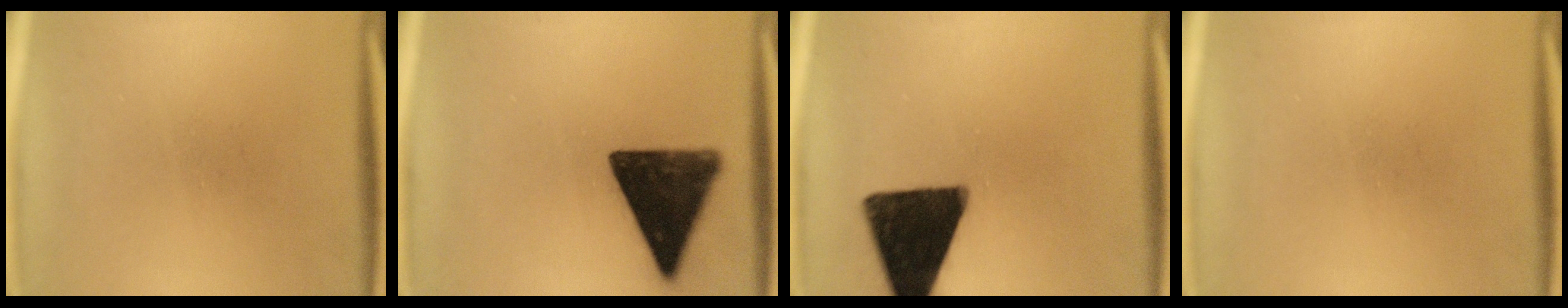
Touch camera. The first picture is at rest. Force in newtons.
{"total": 15.0}
{"total": 17.2}
{"total": 0.0}